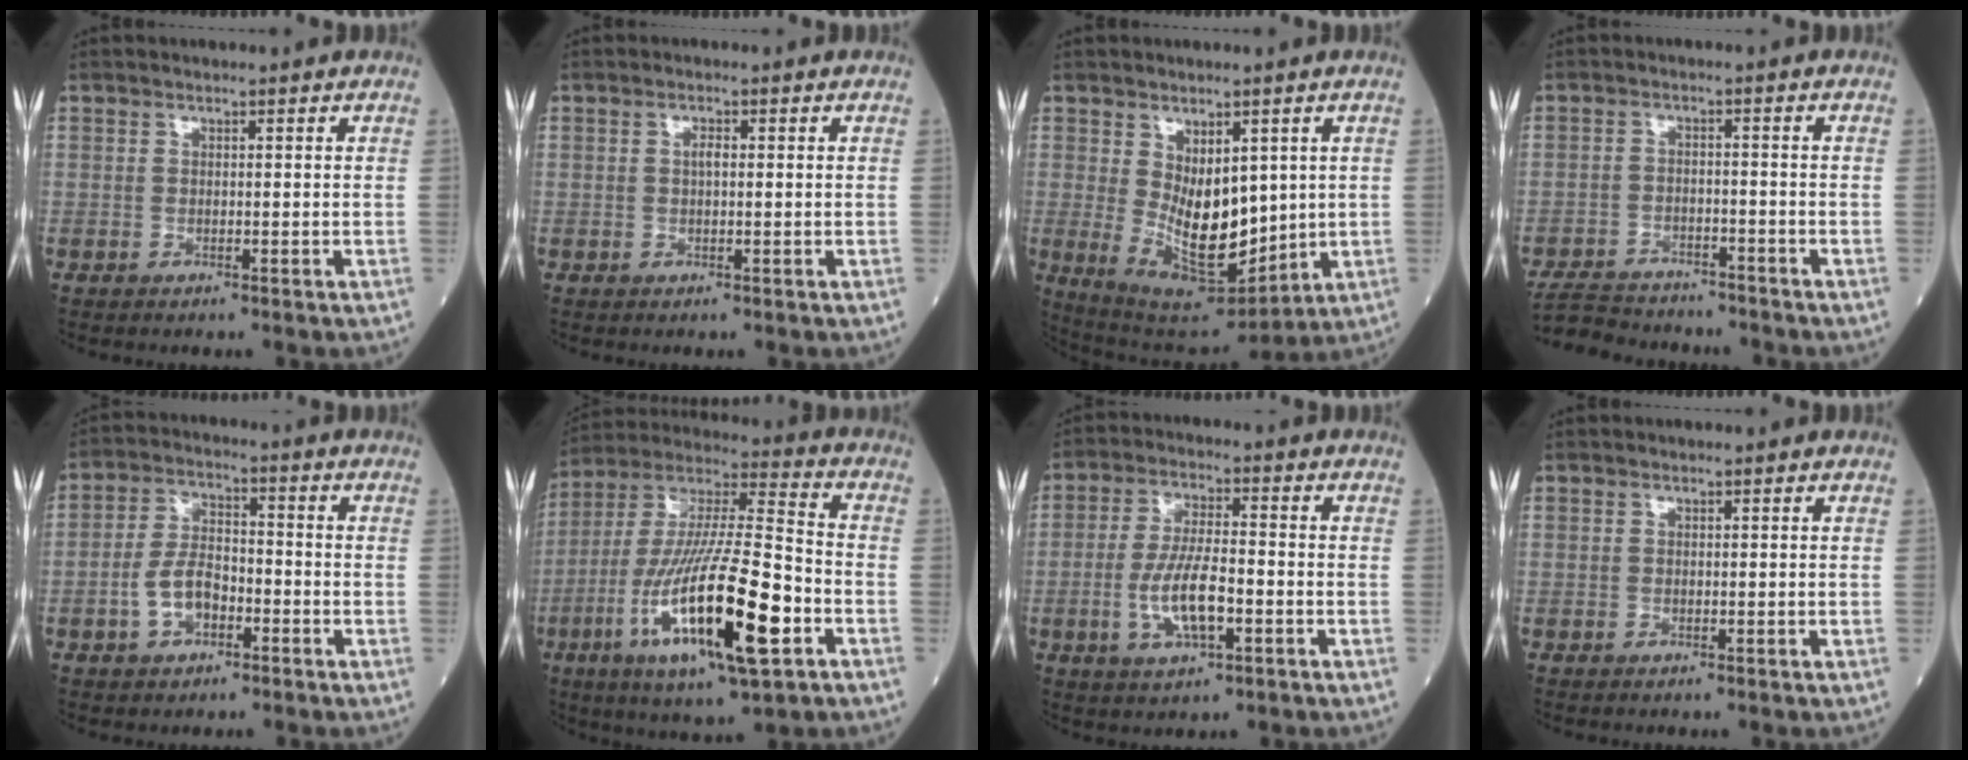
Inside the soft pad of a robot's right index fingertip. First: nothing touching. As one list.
[{"total": 1.3, "force": [0.2, 0.5, 1.2], "torque": [-0.022, 0.002, 0.003]}, {"total": 11.7, "force": [0.6, 5.6, 10.2], "torque": [-0.175, -0.018, 0.032]}, {"total": 9.6, "force": [-9.0, 2.5, 2.3], "torque": [-0.046, 0.002, -0.136]}, {"total": 7.2, "force": [-2.8, 4.0, 5.3], "torque": [-0.118, 0.012, -0.053]}, {"total": 22.4, "force": [-7.6, 3.6, 20.7], "torque": [-0.406, -0.029, -0.131]}, {"total": 8.3, "force": [-2.3, 2.4, 7.6], "torque": [-0.158, -0.001, -0.039]}, {"total": 0.0}]